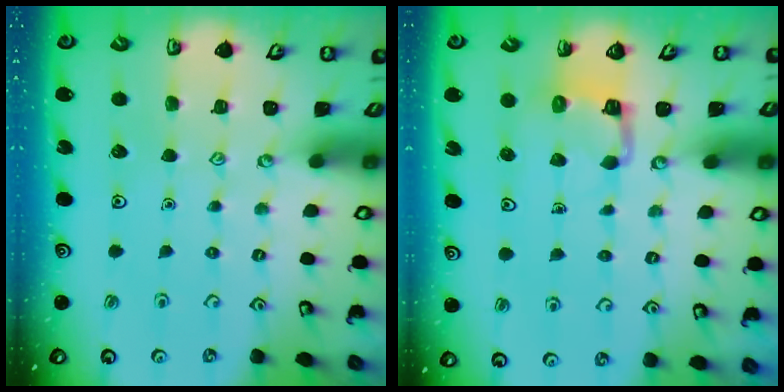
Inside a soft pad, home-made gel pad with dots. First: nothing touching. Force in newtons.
{"total": 2.8, "press": 2.8, "slide": 0.2}